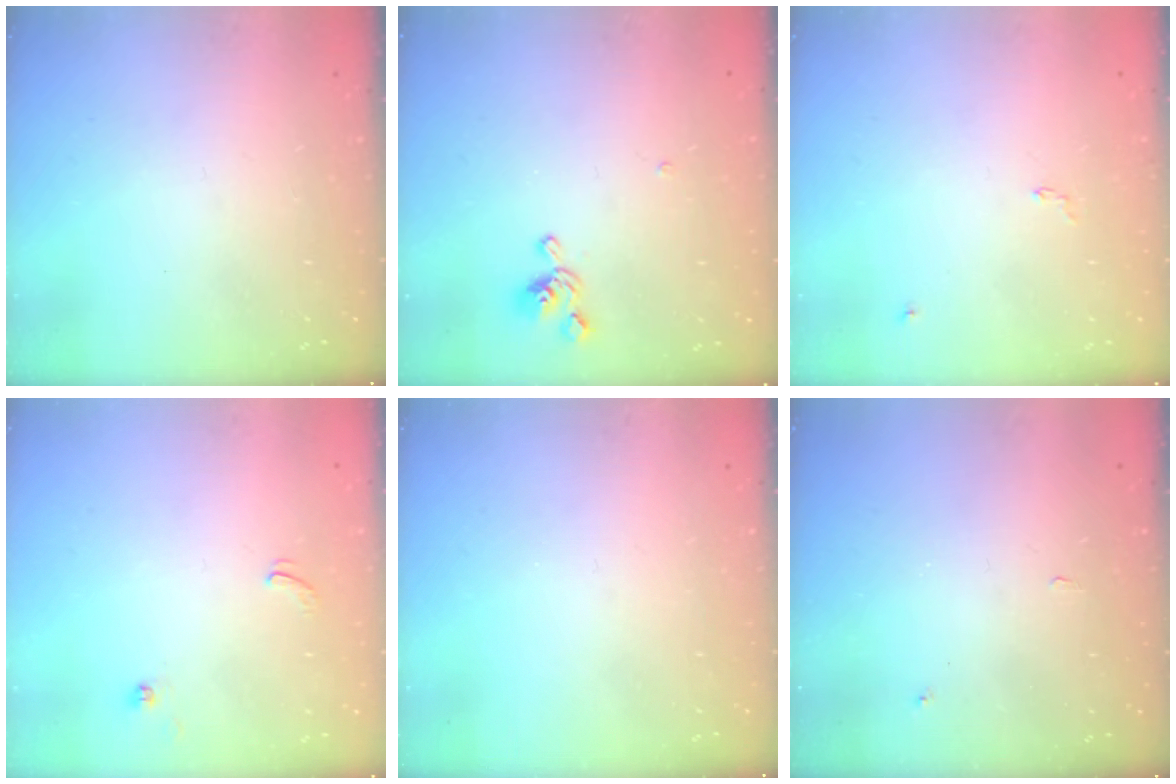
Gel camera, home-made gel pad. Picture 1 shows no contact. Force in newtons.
{"total": 4.8, "press": 4.8, "slide": 0.5}
{"total": 2.5, "press": 2.5, "slide": 0.3}
{"total": 0.0}
{"total": 0.0}
{"total": 4.8, "press": 4.7, "slide": 0.4}